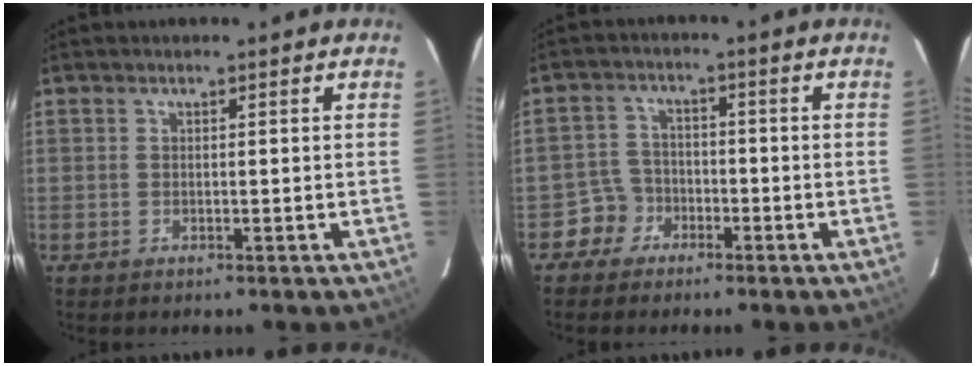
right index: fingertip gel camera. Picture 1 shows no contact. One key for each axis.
{"total": 4.5, "fx": -2.7, "fy": 3.6, "fz": -0.4, "tx": 0.003, "ty": 0.022, "tz": -0.052}